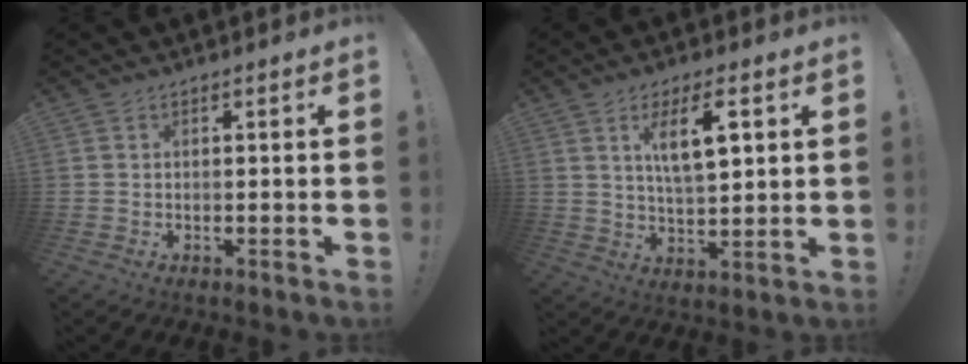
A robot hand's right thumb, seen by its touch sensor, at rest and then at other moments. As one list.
[{"total": 10.7, "force": [4.2, 3.5, 9.1], "torque": [-0.145, -0.008, 0.068]}]